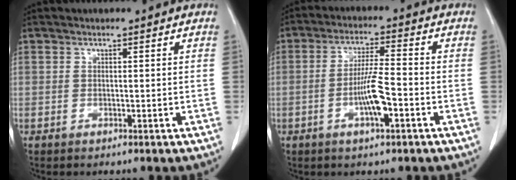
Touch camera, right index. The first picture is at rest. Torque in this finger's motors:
{"motor_torque": [0.28, 0.03, 0.18, 0.08]}